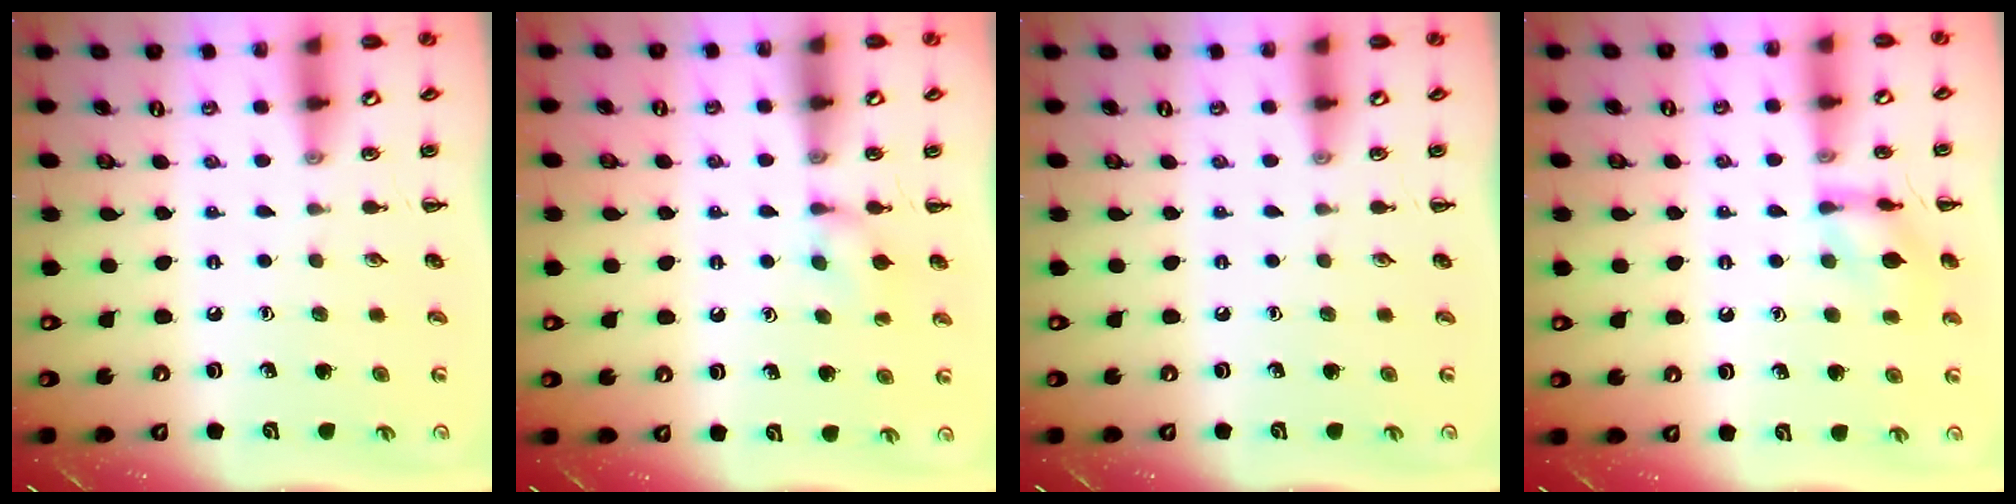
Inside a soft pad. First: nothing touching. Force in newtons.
{"total": 5.9, "press": 5.6, "slide": 1.6}
{"total": 0.0}
{"total": 10.2, "press": 10.2, "slide": 0.7}